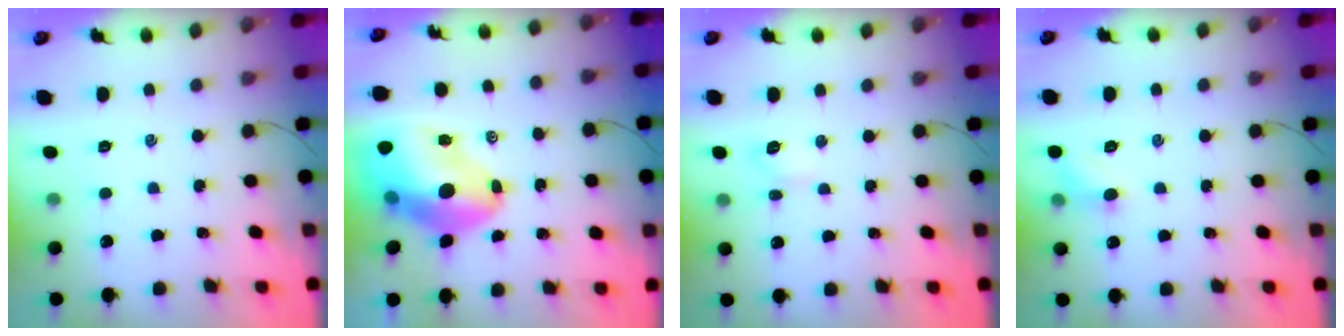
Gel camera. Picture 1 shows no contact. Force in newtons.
{"total": 15.3, "press": 14.6, "slide": 4.5}
{"total": 3.9, "press": 3.6, "slide": 1.3}
{"total": 6.1, "press": 6.0, "slide": 1.5}